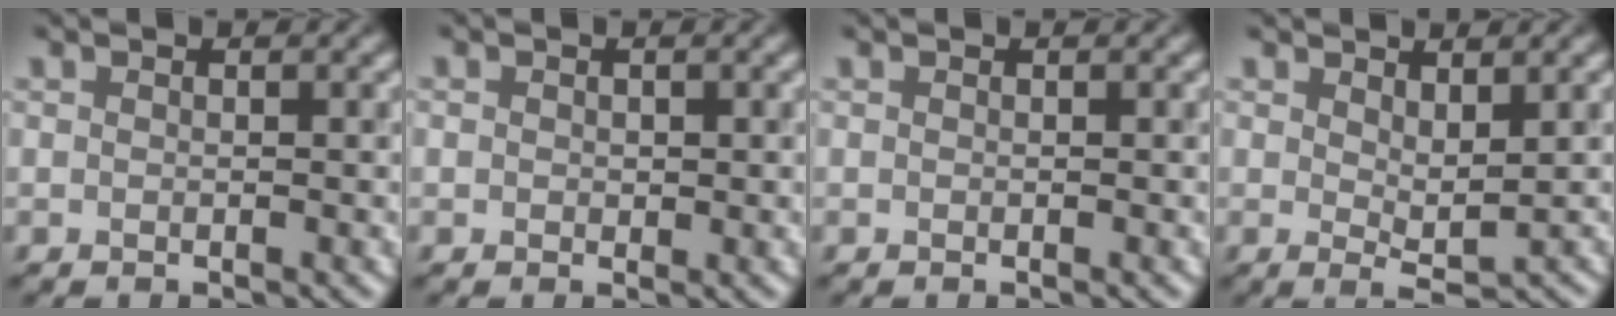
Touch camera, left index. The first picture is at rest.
{"total": 0.7, "force": [0.1, 0.6, 0.3], "torque": [-0.004, -0.002, 0.000]}
{"total": 0.0}
{"total": 2.4, "force": [1.2, 0.8, 1.9], "torque": [-0.034, -0.006, 0.023]}